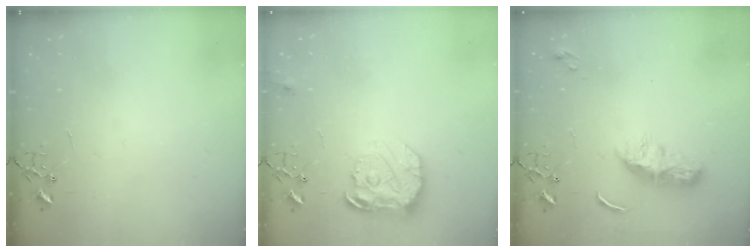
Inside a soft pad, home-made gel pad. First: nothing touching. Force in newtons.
{"total": 16.2, "press": 16.1, "slide": 1.4}
{"total": 8.2, "press": 8.2, "slide": 0.4}